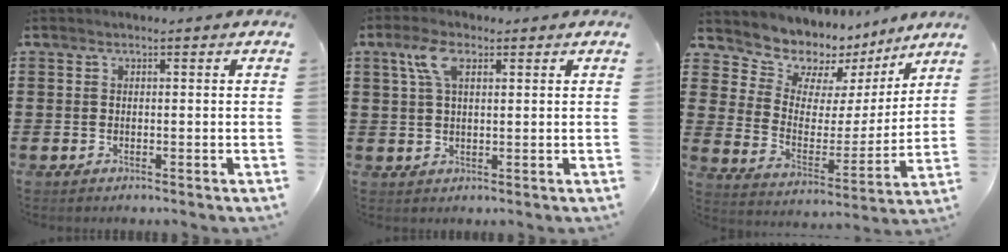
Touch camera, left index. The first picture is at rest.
{"total": 5.0, "force": [2.4, 2.0, 3.9], "torque": [-0.095, 0.007, 0.039]}
{"total": 8.2, "force": [7.4, 3.5, 0.3], "torque": [-0.043, -0.071, 0.130]}